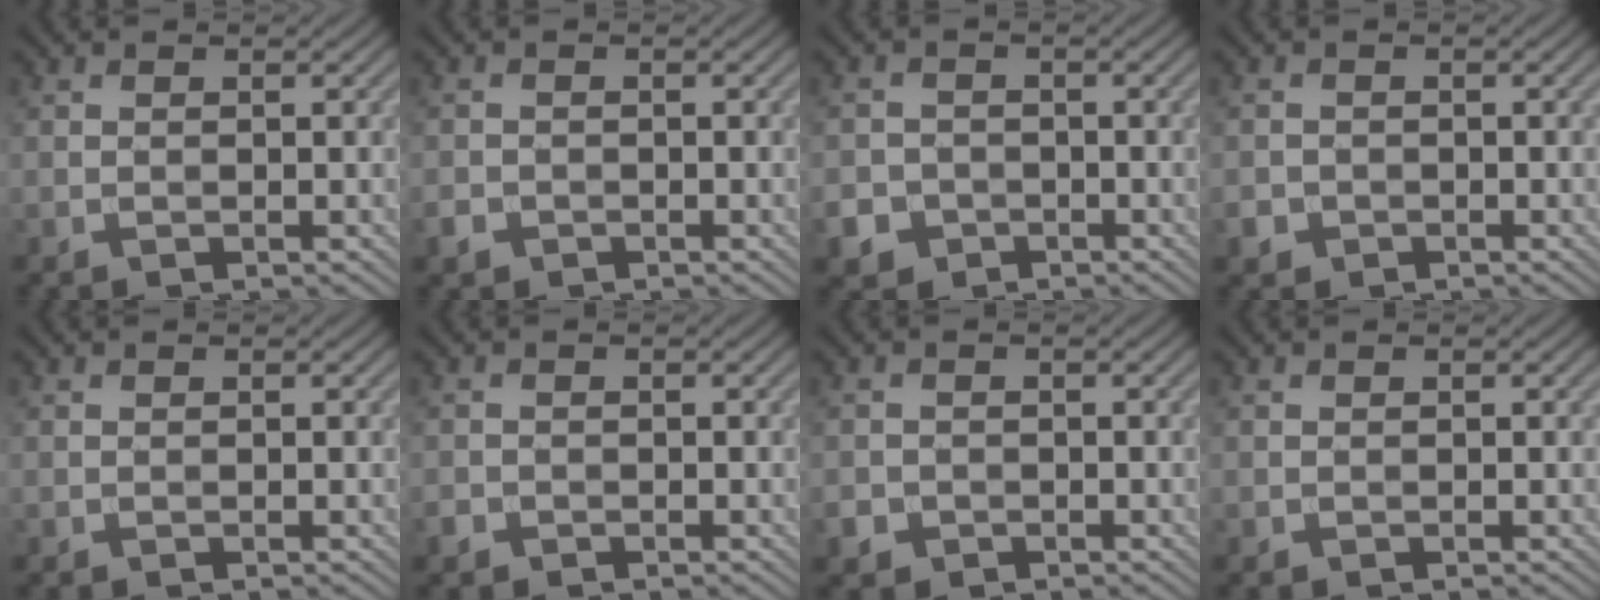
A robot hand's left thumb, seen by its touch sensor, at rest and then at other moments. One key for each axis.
{"total": 1.6, "fx": -0.9, "fy": 1.2, "fz": 0.5, "tx": -0.012, "ty": -0.004, "tz": -0.022}
{"total": 4.4, "fx": -2.3, "fy": 3.6, "fz": 1.0, "tx": -0.010, "ty": -0.009, "tz": -0.052}
{"total": 1.8, "fx": -0.9, "fy": 1.5, "fz": 0.5, "tx": -0.009, "ty": -0.006, "tz": -0.020}
{"total": 0.0}
{"total": 1.1, "fx": -0.8, "fy": 0.8, "fz": 0.3, "tx": -0.007, "ty": -0.003, "tz": -0.018}
{"total": 1.9, "fx": -1.0, "fy": 1.5, "fz": 0.5, "tx": -0.012, "ty": -0.006, "tz": -0.021}
{"total": 0.0}